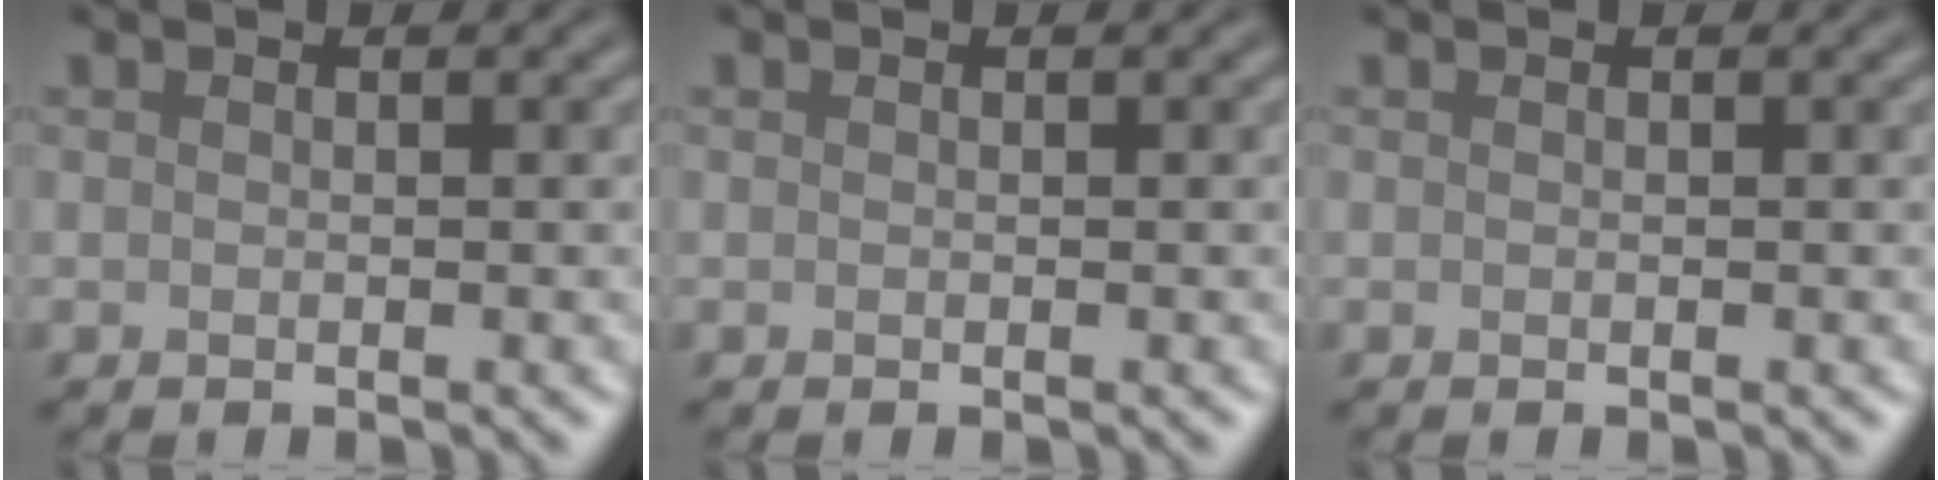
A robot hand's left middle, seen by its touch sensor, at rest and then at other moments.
{"total": 0.0}
{"total": 0.0}